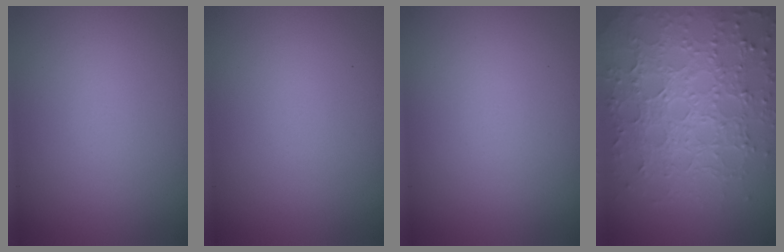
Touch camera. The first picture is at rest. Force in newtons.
{"total": 0.0}
{"total": 0.0}
{"total": 7.8, "press": 5.7, "slide": 5.4}